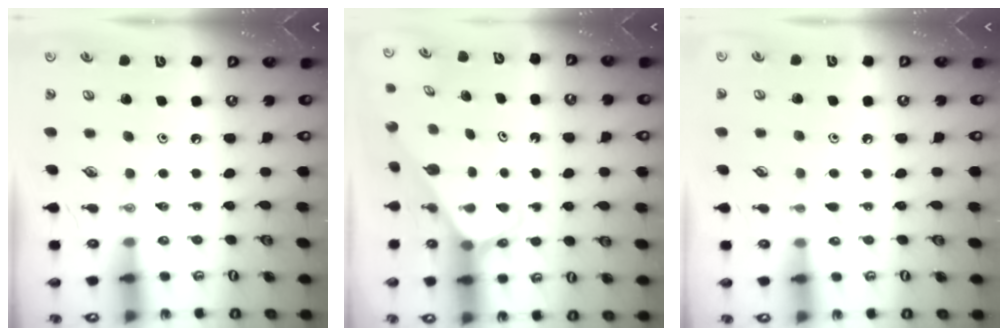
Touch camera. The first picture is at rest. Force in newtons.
{"total": 2.7, "press": 2.7, "slide": 0.2}
{"total": 4.7, "press": 4.7, "slide": 0.5}